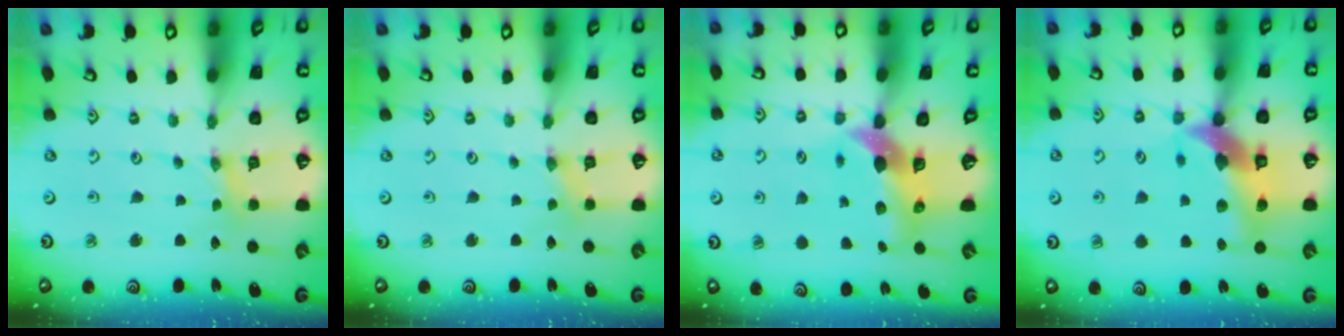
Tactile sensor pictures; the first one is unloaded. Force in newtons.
{"total": 0.0}
{"total": 9.4, "press": 9.3, "slide": 1.3}
{"total": 15.6, "press": 15.4, "slide": 2.1}